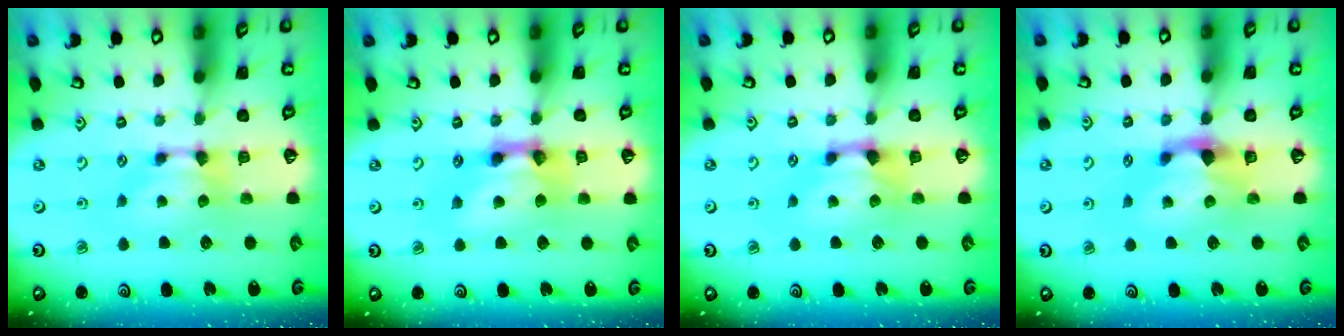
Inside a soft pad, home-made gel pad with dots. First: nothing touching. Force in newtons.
{"total": 6.5, "press": 6.5, "slide": 0.3}
{"total": 1.1, "press": 0.5, "slide": 1.0}
{"total": 2.2, "press": 1.8, "slide": 1.3}